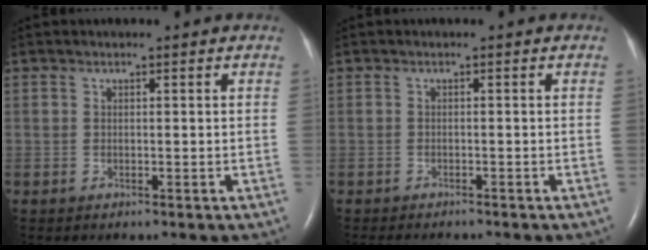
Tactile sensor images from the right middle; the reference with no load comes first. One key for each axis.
{"total": 5.9, "fx": -5.2, "fy": 1.2, "fz": 2.5, "tx": -0.031, "ty": -0.004, "tz": -0.071}